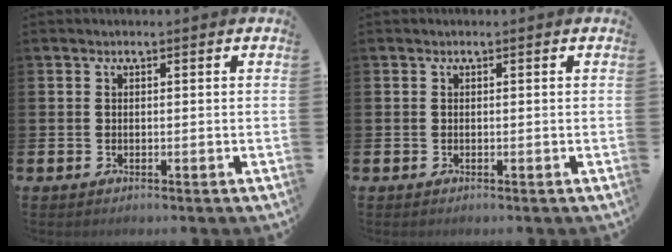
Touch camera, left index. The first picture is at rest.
{"total": 0.0}